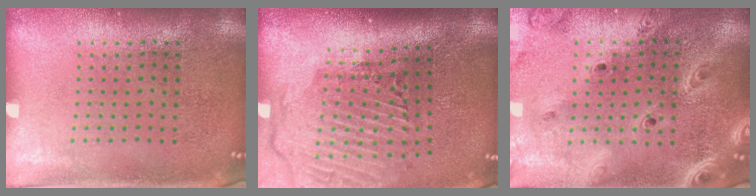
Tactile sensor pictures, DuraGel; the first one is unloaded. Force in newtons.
{"total": 3.0, "press": 2.2, "slide": 2.0}
{"total": 3.0, "press": 2.5, "slide": 1.6}